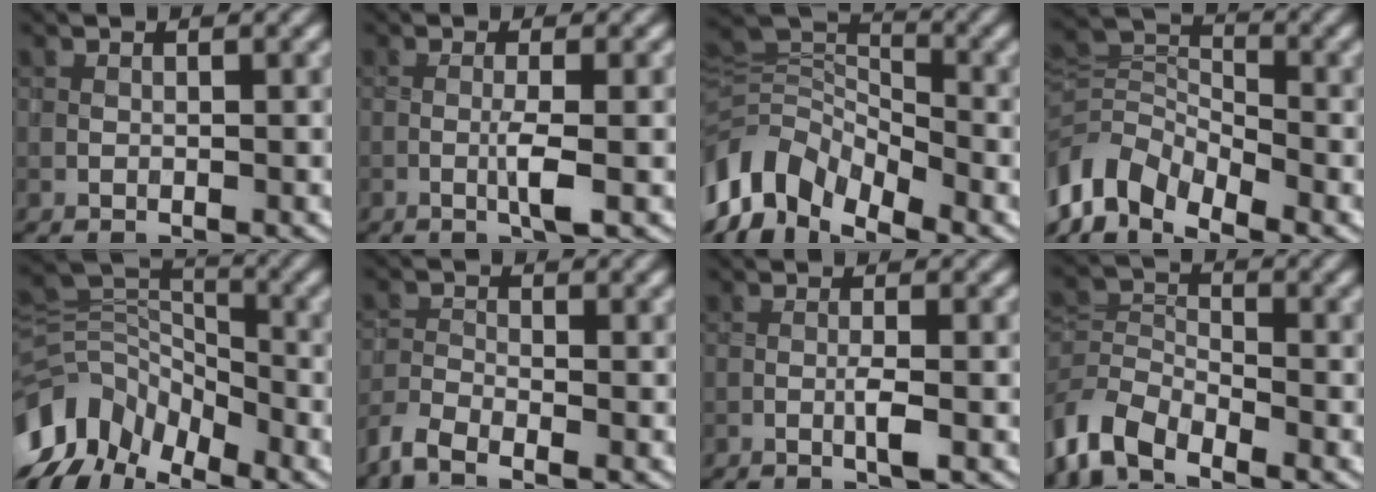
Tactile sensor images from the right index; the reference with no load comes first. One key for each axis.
{"total": 2.5, "fx": -0.6, "fy": -0.1, "fz": 2.5, "tx": -0.047, "ty": -0.001, "tz": -0.016}
{"total": 9.0, "fx": -4.7, "fy": 5.5, "fz": 5.4, "tx": -0.104, "ty": -0.003, "tz": -0.104}
{"total": 8.2, "fx": -4.8, "fy": 4.8, "fz": 4.6, "tx": -0.091, "ty": -0.004, "tz": -0.108}
{"total": 9.4, "fx": -5.6, "fy": 5.4, "fz": 5.4, "tx": -0.111, "ty": 0.006, "tz": -0.115}
{"total": 3.4, "fx": -2.8, "fy": 0.9, "fz": 1.7, "tx": -0.040, "ty": -0.006, "tz": -0.071}
{"total": 1.8, "fx": -0.6, "fy": 0.0, "fz": 1.7, "tx": -0.032, "ty": 0.001, "tz": -0.013}
{"total": 5.0, "fx": -3.6, "fy": 2.3, "fz": 2.6, "tx": -0.051, "ty": -0.002, "tz": -0.083}